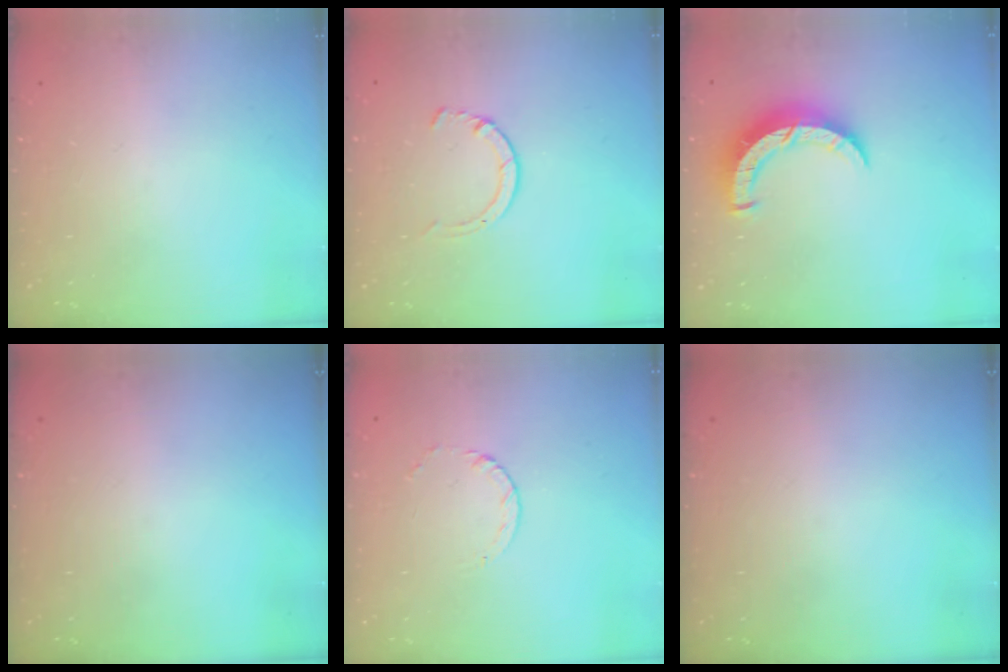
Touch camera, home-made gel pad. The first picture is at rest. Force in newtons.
{"total": 2.8, "press": 2.8, "slide": 0.4}
{"total": 8.6, "press": 8.5, "slide": 0.7}
{"total": 0.0}
{"total": 2.4, "press": 2.4, "slide": 0.3}
{"total": 0.0}